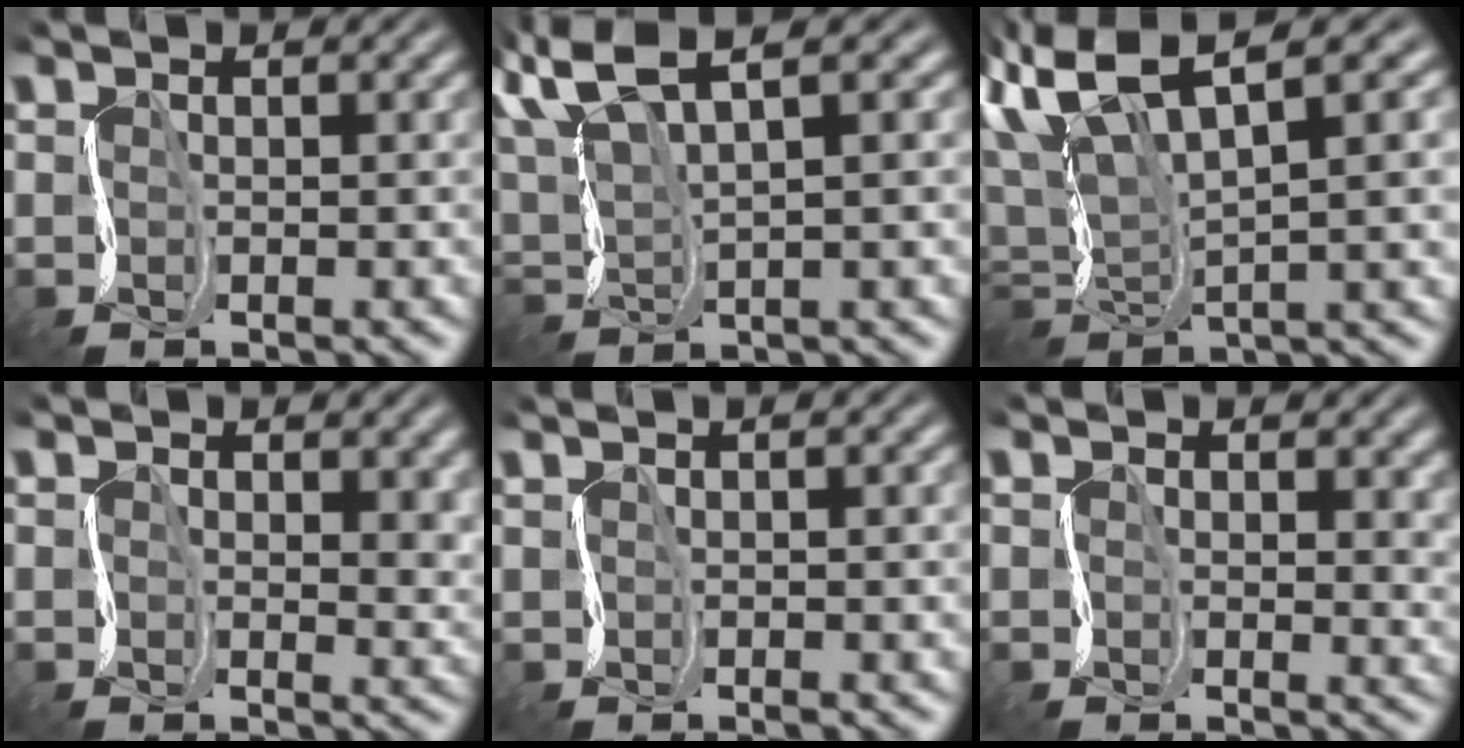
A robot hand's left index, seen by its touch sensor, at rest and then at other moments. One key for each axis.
{"total": 5.9, "fx": 3.1, "fy": 1.5, "fz": 4.7, "tx": -0.104, "ty": 0.020, "tz": 0.050}
{"total": 9.3, "fx": 2.6, "fy": 3.1, "fz": 8.4, "tx": -0.171, "ty": 0.013, "tz": 0.041}
{"total": 5.3, "fx": 1.6, "fy": 3.6, "fz": 3.5, "tx": -0.068, "ty": -0.012, "tz": 0.030}
{"total": 0.6, "fx": 0.1, "fy": -0.1, "fz": 0.6, "tx": -0.012, "ty": 0.000, "tz": 0.003}
{"total": 3.9, "fx": 1.2, "fy": 2.8, "fz": 2.5, "tx": -0.051, "ty": -0.009, "tz": 0.023}